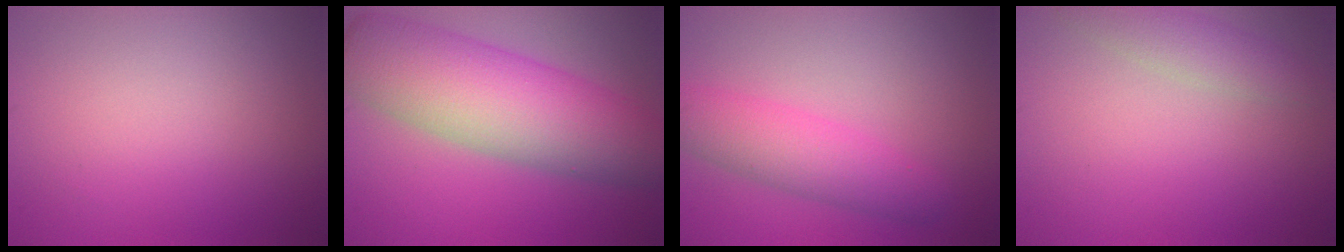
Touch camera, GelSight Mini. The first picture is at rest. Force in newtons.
{"total": 10.1, "press": 10.1, "slide": 0.2}
{"total": 4.1, "press": 4.1, "slide": 0.1}
{"total": 2.4, "press": 2.4, "slide": 0.2}